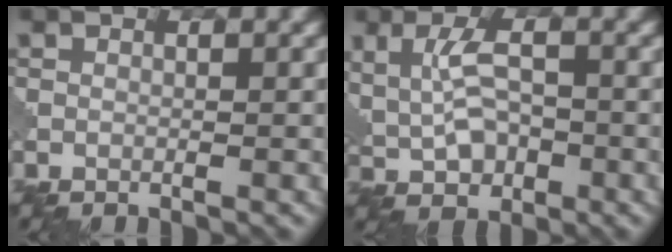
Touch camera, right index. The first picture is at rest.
{"total": 4.2, "force": [0.2, 2.4, 3.4], "torque": [-0.063, -0.001, 0.005]}